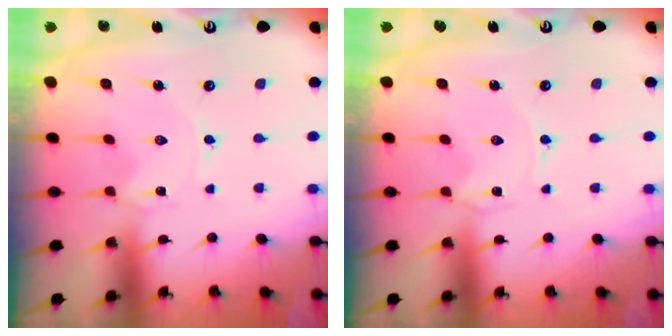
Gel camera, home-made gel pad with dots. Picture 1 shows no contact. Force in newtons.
{"total": 0.0}